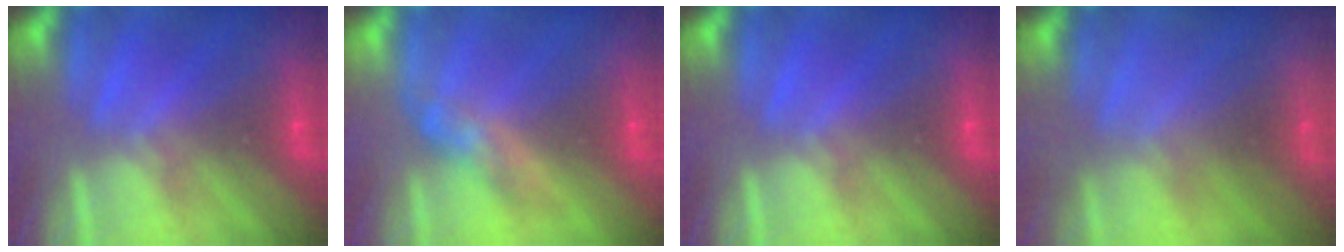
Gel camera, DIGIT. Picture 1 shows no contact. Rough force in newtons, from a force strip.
{"total": 2.7}
{"total": 0.0}
{"total": 2.2}